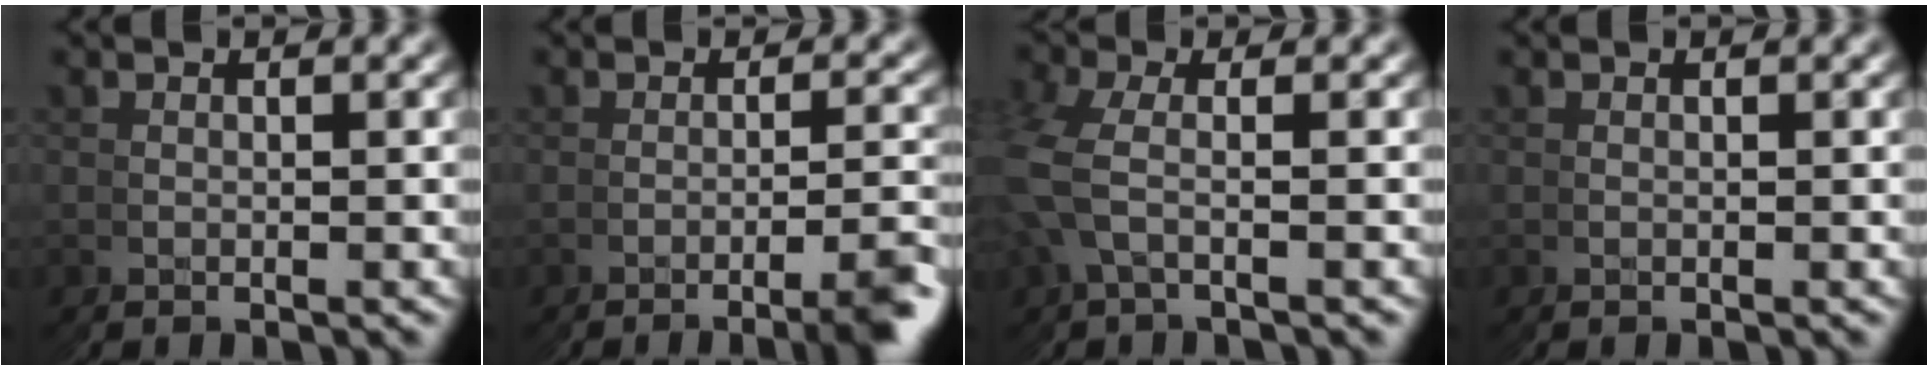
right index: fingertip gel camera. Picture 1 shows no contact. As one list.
[{"total": 2.9, "force": [-2.1, -1.3, 1.6], "torque": [-0.017, 0.016, -0.042]}, {"total": 2.4, "force": [1.9, 1.3, 0.3], "torque": [-0.029, 0.013, 0.027]}, {"total": 0.0}]